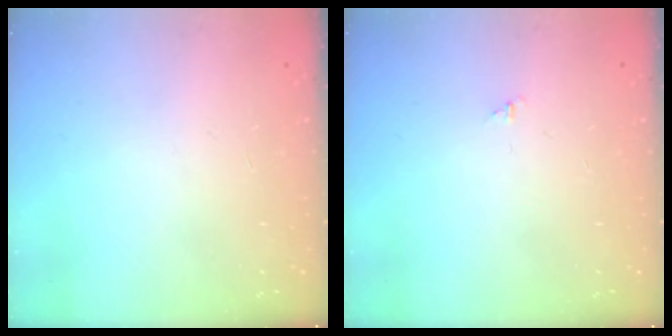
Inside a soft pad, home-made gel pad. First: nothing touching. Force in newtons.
{"total": 0.7, "press": 0.7, "slide": 0.1}